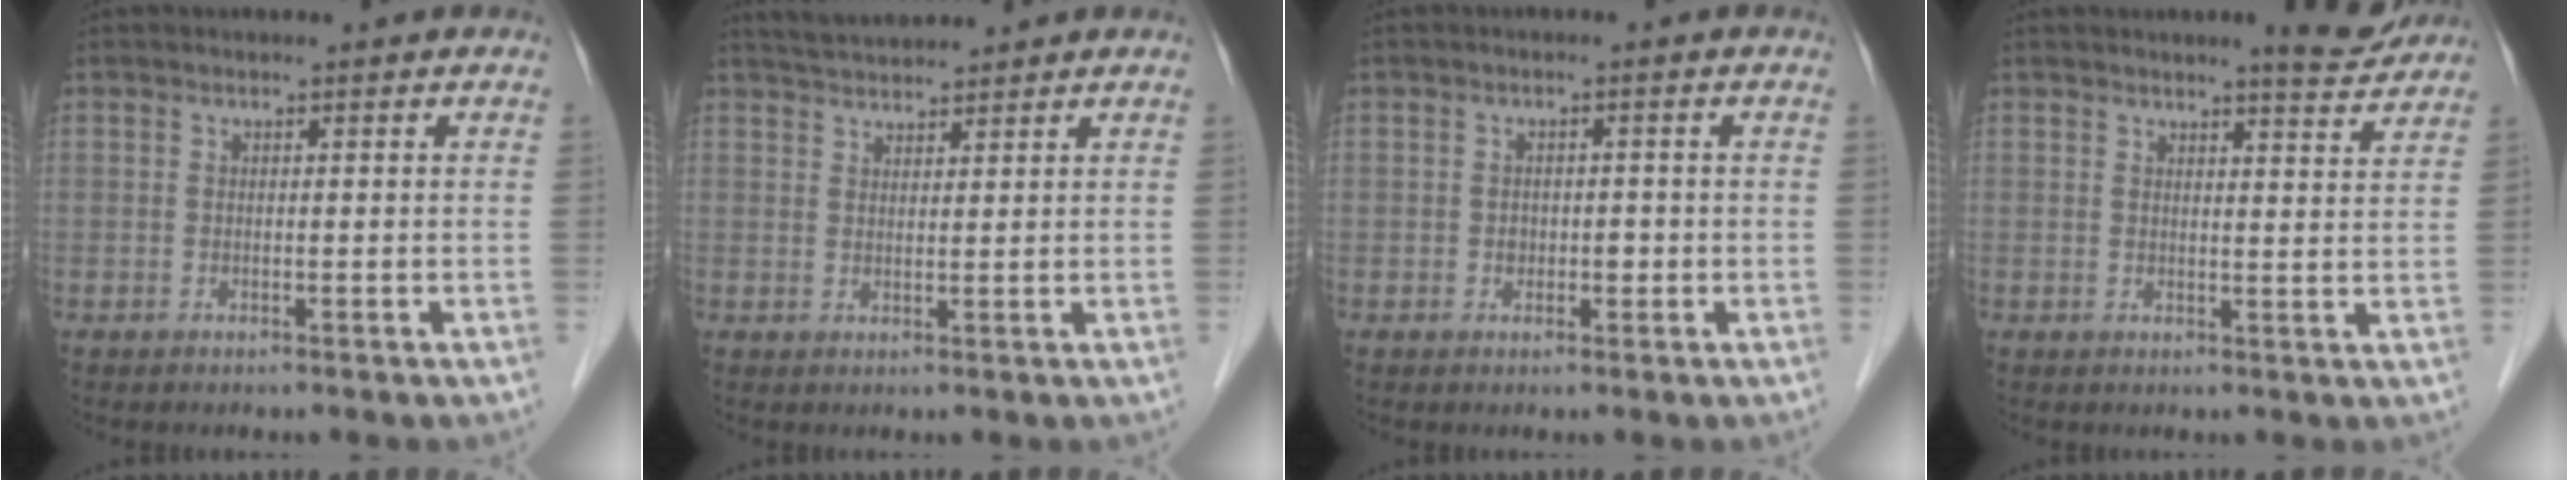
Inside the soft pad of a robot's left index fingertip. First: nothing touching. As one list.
[{"total": 4.6, "force": [4.4, 0.5, 1.1], "torque": [-0.024, 0.026, 0.081]}, {"total": 1.9, "force": [-0.5, 1.5, 1.1], "torque": [-0.015, 0.002, -0.005]}, {"total": 4.8, "force": [4.4, 0.5, 1.8], "torque": [-0.027, -0.015, 0.048]}]